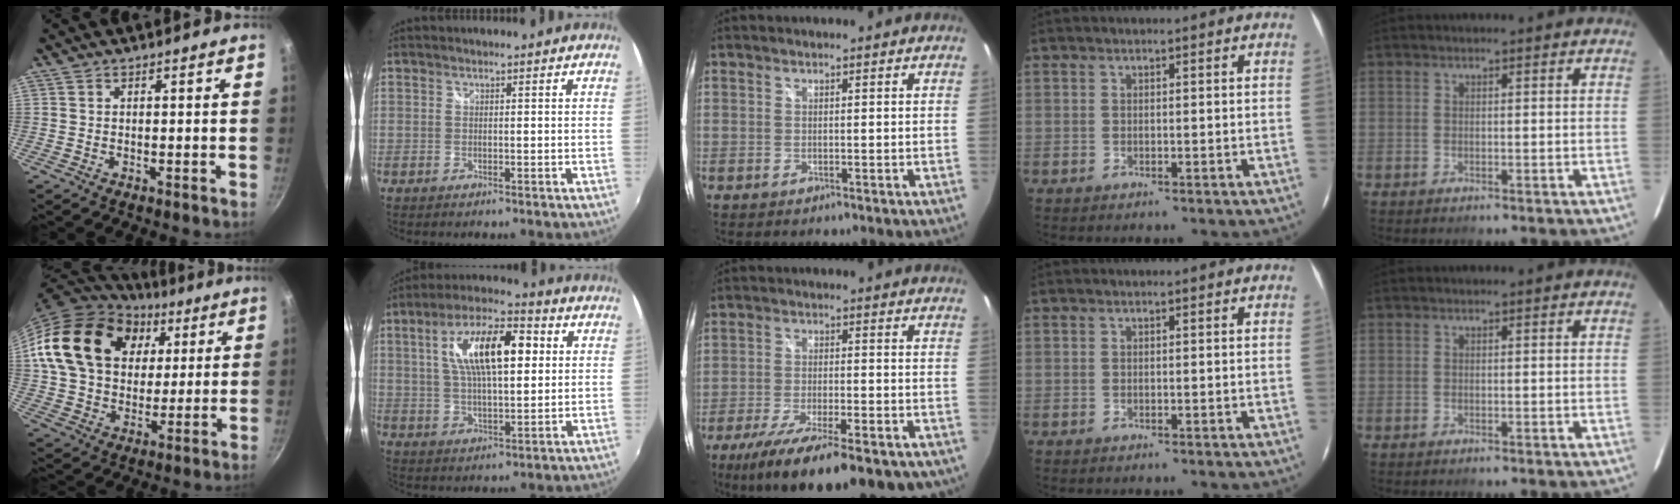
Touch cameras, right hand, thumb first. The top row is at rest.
{"thumb": {"total": 22.9, "force": [7.1, 17.1, 13.5], "torque": [-0.215, 0.006, 0.122]}, "index": {"total": 14.9, "force": [3.7, 5.7, 13.2], "torque": [-0.236, 0.024, 0.064]}, "middle": {"total": 19.1, "force": [-12.7, 6.1, 12.9], "torque": [-0.237, -0.058, -0.192]}}